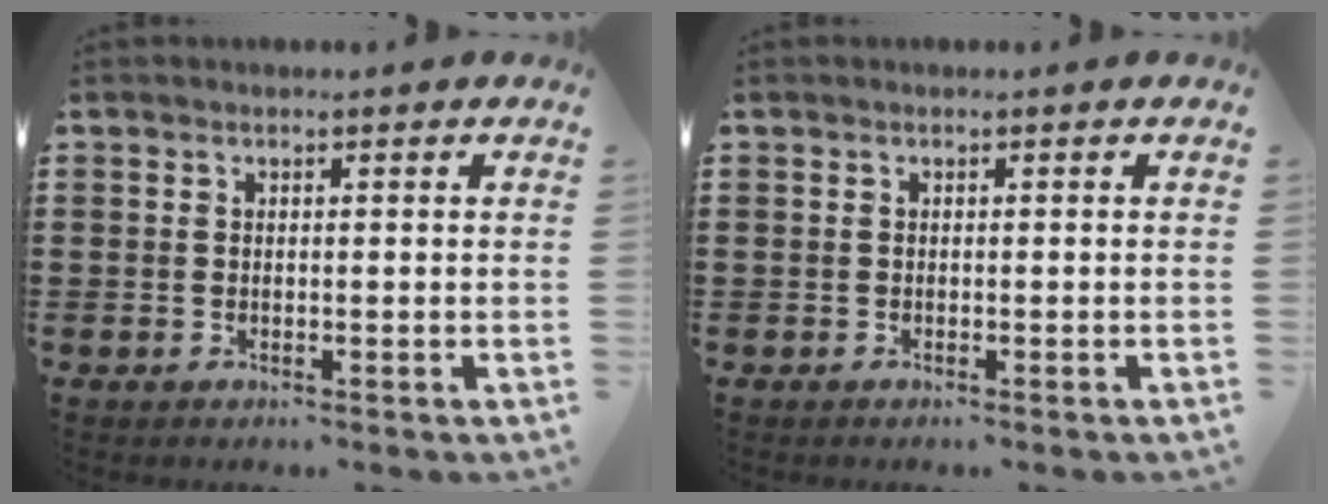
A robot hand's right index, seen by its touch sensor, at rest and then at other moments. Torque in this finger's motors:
{"motor_torque": [-0.33, 0.38, -0.07, -0.05]}